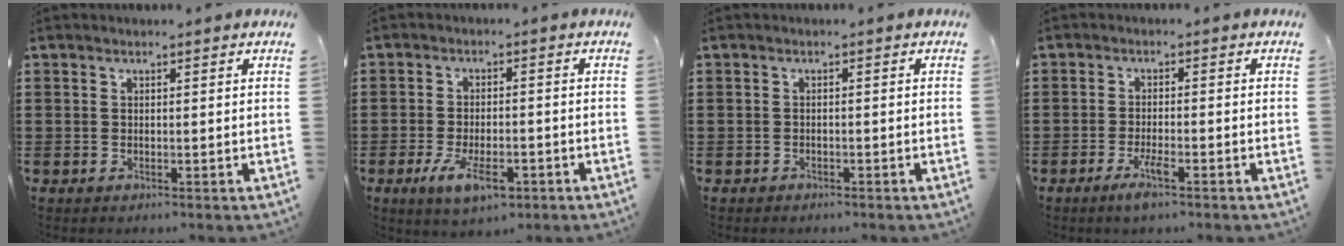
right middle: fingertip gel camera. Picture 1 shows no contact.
{"total": 6.1, "force": [-3.3, 2.6, 4.5], "torque": [-0.098, -0.004, -0.063]}
{"total": 1.0, "force": [-0.8, 0.5, -0.1], "torque": [0.000, 0.001, -0.020]}
{"total": 3.3, "force": [-1.9, 0.4, 2.7], "torque": [-0.057, -0.006, -0.037]}